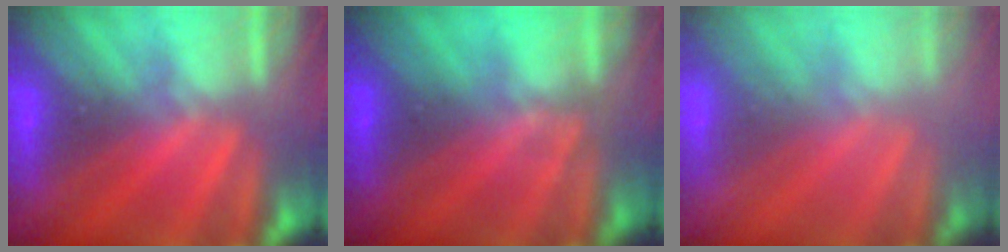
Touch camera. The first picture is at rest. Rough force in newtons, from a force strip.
{"total": 1.1}
{"total": 2.4}